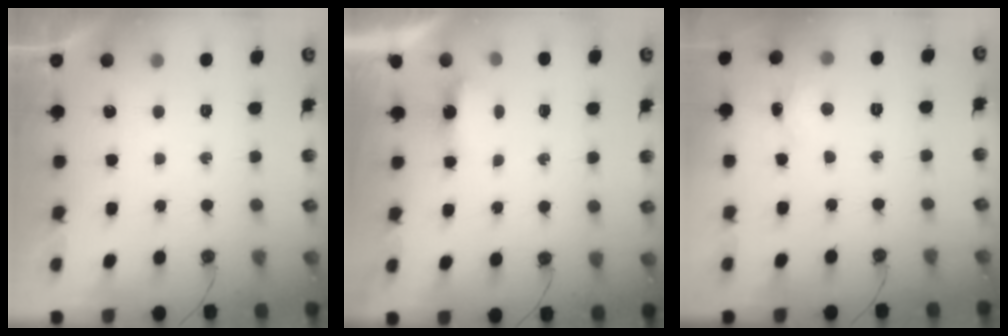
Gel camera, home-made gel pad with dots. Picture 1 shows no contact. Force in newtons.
{"total": 3.0, "press": 2.9, "slide": 0.6}
{"total": 4.7, "press": 4.6, "slide": 0.5}